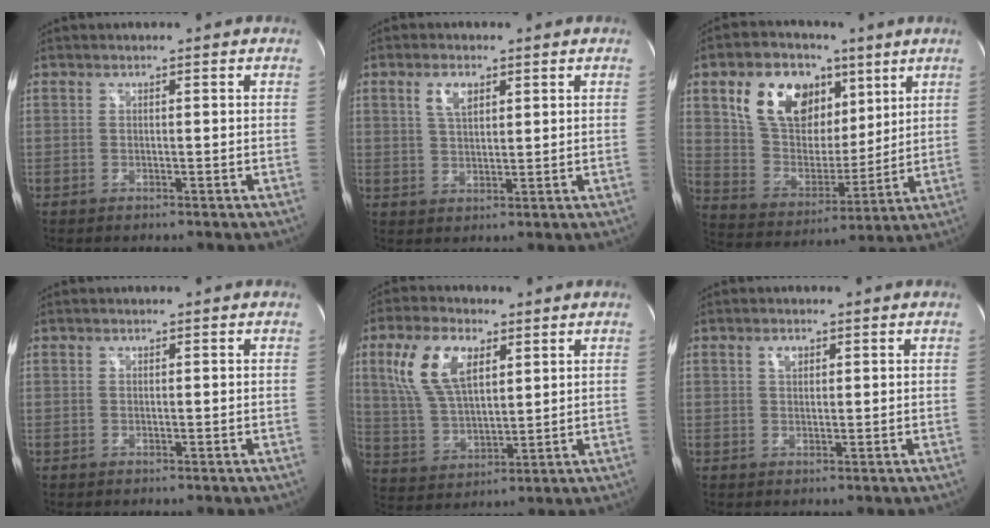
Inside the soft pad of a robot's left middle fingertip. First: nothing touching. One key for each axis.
{"total": 4.0, "fx": 2.0, "fy": 1.8, "fz": 3.0, "tx": -0.060, "ty": 0.006, "tz": 0.040}
{"total": 15.4, "fx": 7.7, "fy": 10.0, "fz": 8.9, "tx": -0.180, "ty": 0.030, "tz": 0.147}
{"total": 0.0}
{"total": 11.5, "fx": 4.8, "fy": 5.2, "fz": 9.1, "tx": -0.201, "ty": 0.018, "tz": 0.099}
{"total": 1.7, "fx": 0.8, "fy": 0.9, "fz": 1.1, "tx": -0.020, "ty": 0.002, "tz": 0.015}